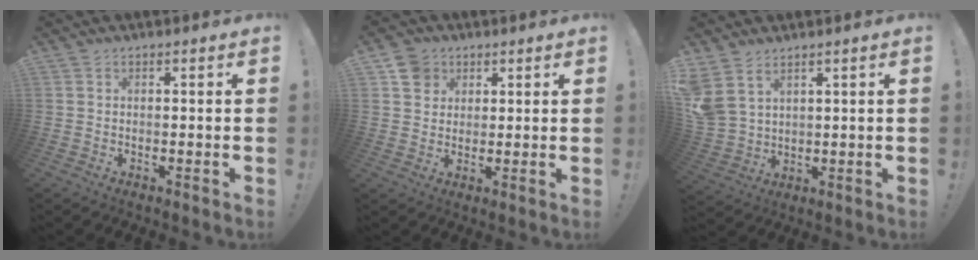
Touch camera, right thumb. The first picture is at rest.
{"total": 6.4, "force": [3.3, 5.4, 1.2], "torque": [-0.015, -0.015, 0.066]}
{"total": 6.7, "force": [4.5, 3.8, 3.1], "torque": [-0.075, -0.022, 0.094]}